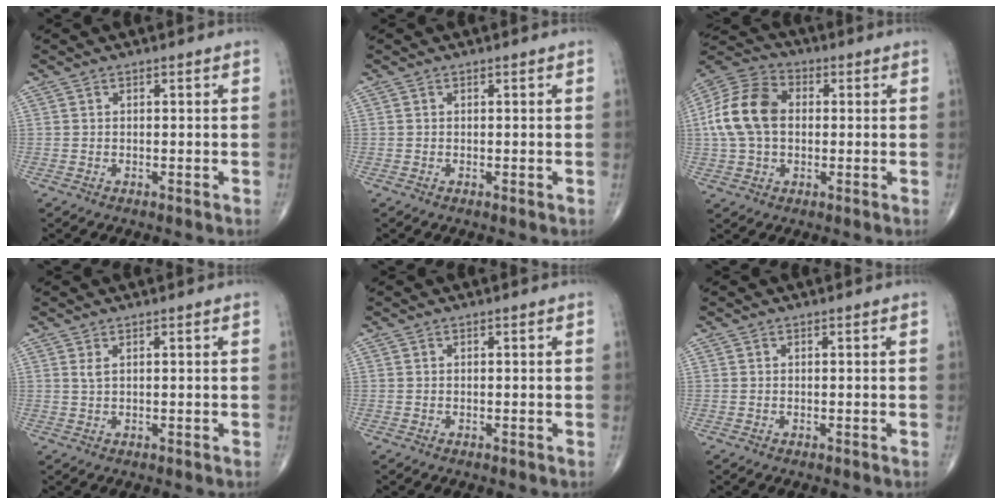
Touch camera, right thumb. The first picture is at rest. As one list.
[{"total": 0.0}, {"total": 14.0, "force": [0.9, 9.7, 10.1], "torque": [-0.196, 0.030, 0.009]}, {"total": 1.1, "force": [0.5, 0.3, 0.9], "torque": [-0.023, 0.003, 0.013]}, {"total": 0.0}, {"total": 0.0}]